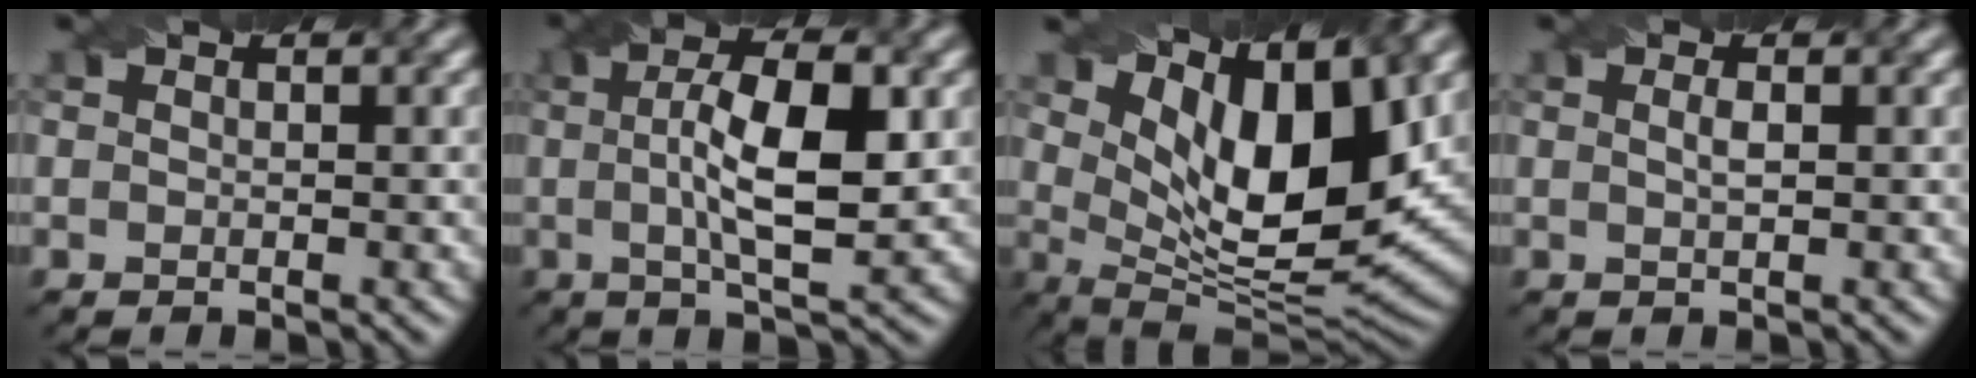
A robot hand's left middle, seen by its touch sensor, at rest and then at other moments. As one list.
[{"total": 7.9, "force": [0.7, 2.3, 7.6], "torque": [-0.122, 0.012, 0.008]}, {"total": 11.4, "force": [4.6, 4.6, 9.4], "torque": [-0.154, -0.007, 0.081]}, {"total": 1.0, "force": [0.1, 0.3, 1.0], "torque": [-0.018, 0.004, 0.002]}]